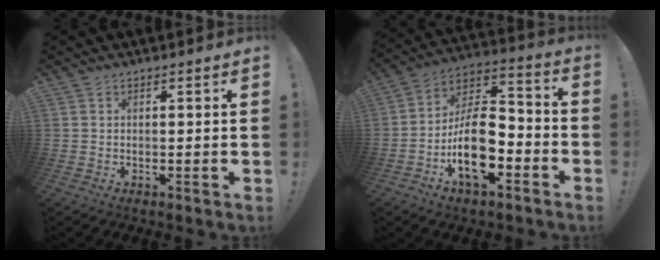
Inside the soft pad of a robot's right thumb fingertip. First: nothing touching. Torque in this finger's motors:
{"motor_torque": [3.15, 1.74, 1.37, -1.37, 0.16]}